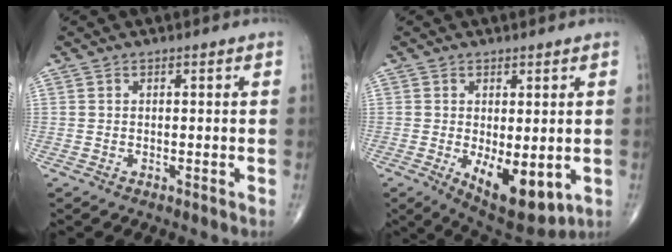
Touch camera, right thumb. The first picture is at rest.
{"total": 10.4, "force": [-2.1, 4.7, 9.1], "torque": [-0.121, -0.022, -0.016]}